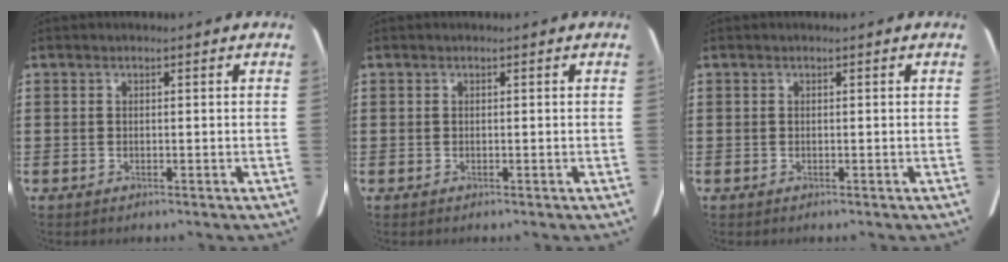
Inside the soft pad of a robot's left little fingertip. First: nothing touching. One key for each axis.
{"total": 0.0}
{"total": 0.0}